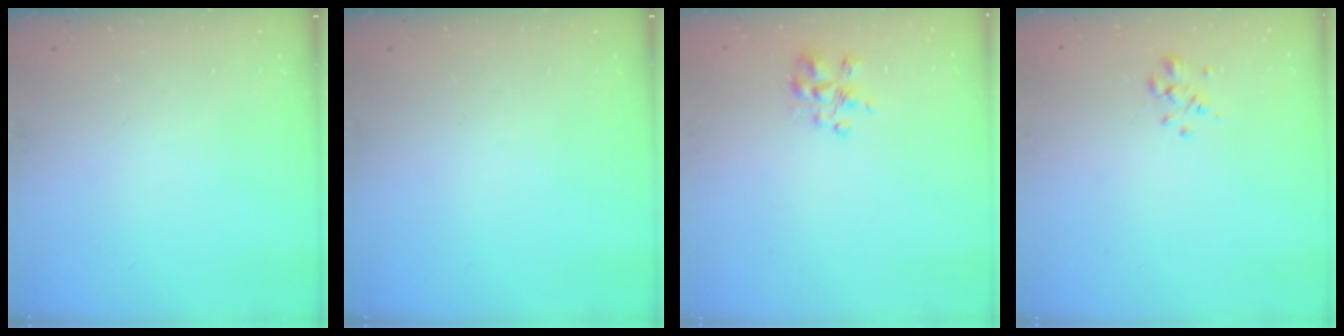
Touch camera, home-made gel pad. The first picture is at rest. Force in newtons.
{"total": 0.0}
{"total": 3.9, "press": 3.9, "slide": 0.7}
{"total": 1.3, "press": 1.1, "slide": 0.6}